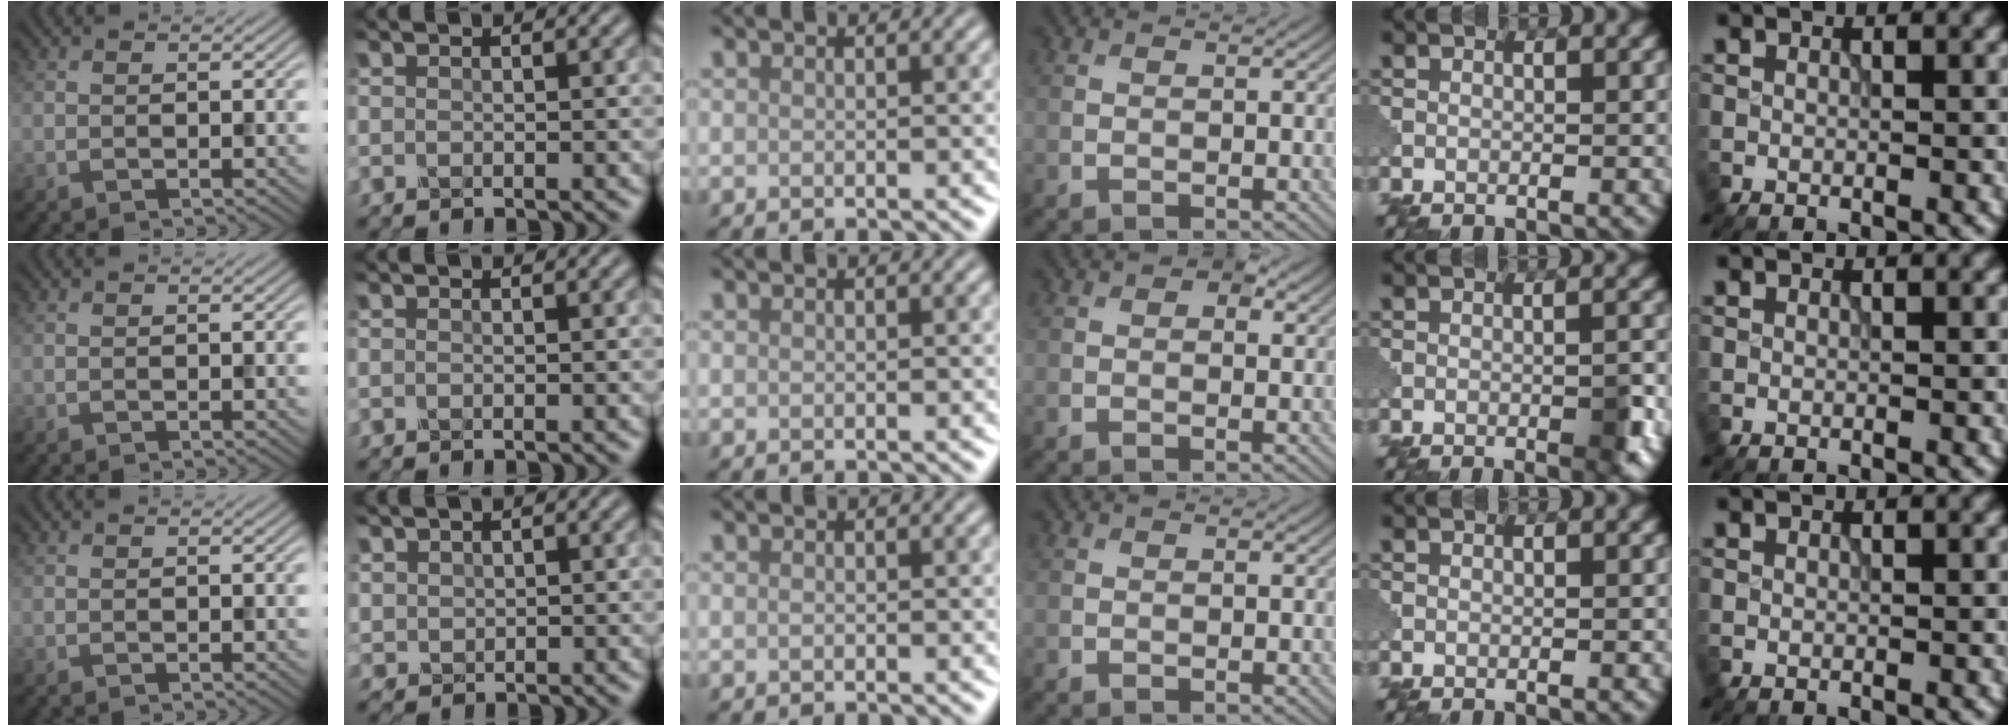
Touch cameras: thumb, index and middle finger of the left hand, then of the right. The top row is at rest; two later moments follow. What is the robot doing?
{"motion": "assemble", "object": "puzzle pieces"}